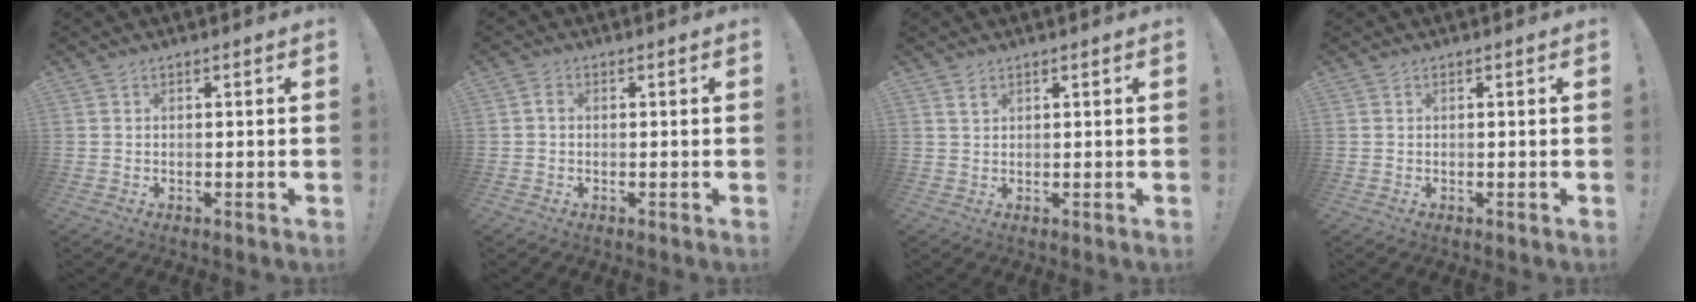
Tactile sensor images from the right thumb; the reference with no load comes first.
{"total": 1.6, "force": [-0.1, 1.2, 1.0], "torque": [-0.028, 0.010, -0.001]}
{"total": 1.4, "force": [0.9, 0.4, 1.0], "torque": [-0.017, -0.001, 0.016]}
{"total": 0.0}